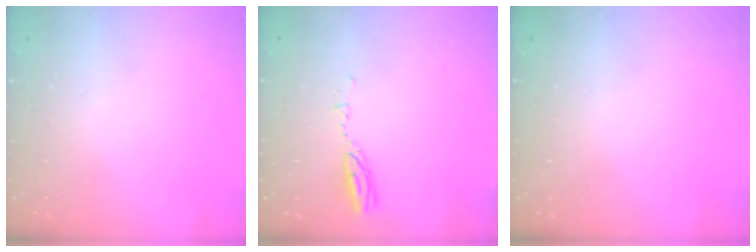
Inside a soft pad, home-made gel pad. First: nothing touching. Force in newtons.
{"total": 3.4, "press": 3.4, "slide": 0.2}
{"total": 0.0}